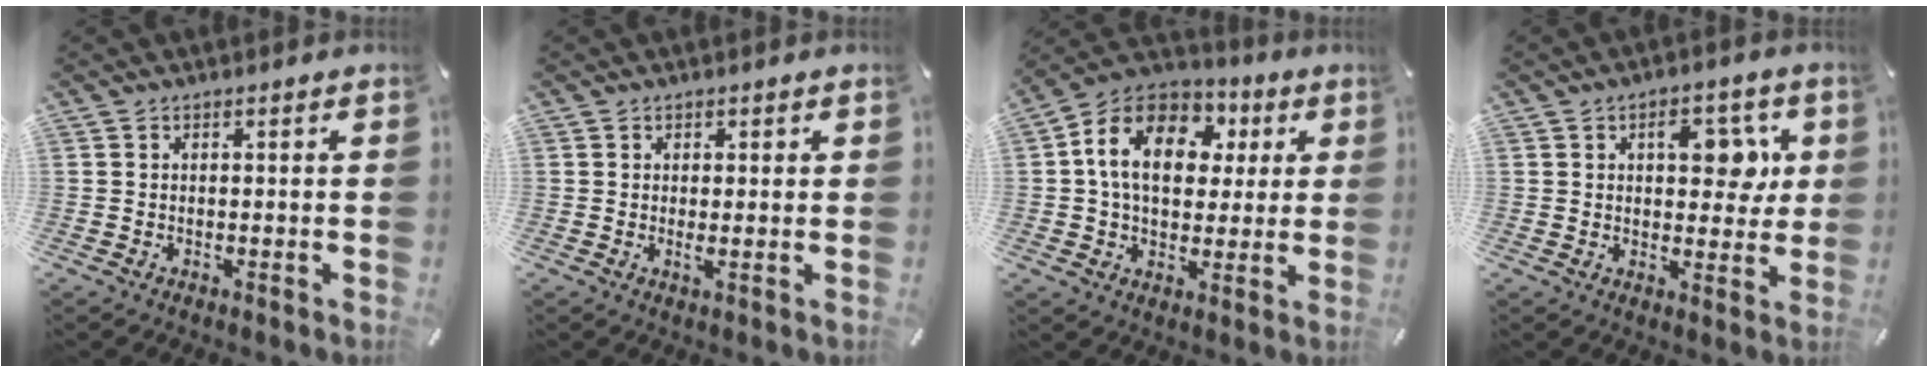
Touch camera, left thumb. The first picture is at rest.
{"total": 1.6, "force": [0.2, 0.6, 1.5], "torque": [-0.022, -0.004, 0.001]}
{"total": 15.4, "force": [3.4, 11.6, 9.5], "torque": [-0.186, 0.001, 0.059]}
{"total": 10.0, "force": [2.9, 5.7, 7.7], "torque": [-0.093, -0.007, 0.040]}